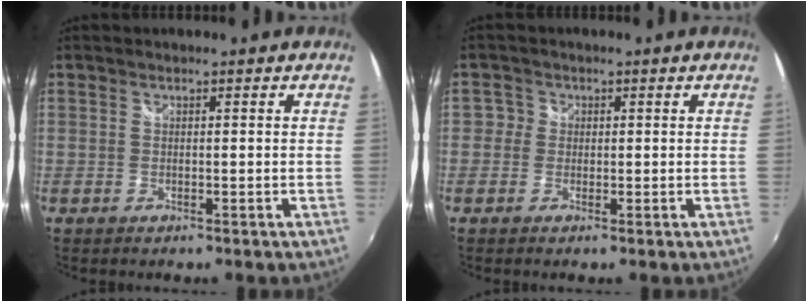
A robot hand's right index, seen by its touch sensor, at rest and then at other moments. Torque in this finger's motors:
{"motor_torque": [0.03, 0.02, 0.05, 0.00]}